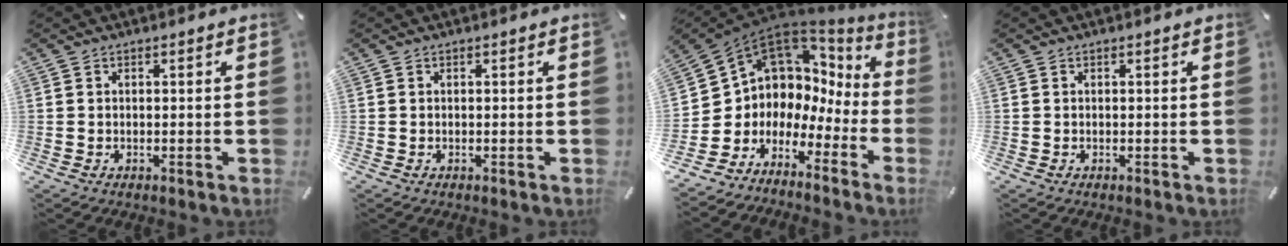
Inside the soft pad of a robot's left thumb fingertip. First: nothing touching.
{"total": 0.0}
{"total": 4.8, "force": [1.5, 4.4, -1.2], "torque": [-0.015, -0.062, 0.034]}
{"total": 0.0}